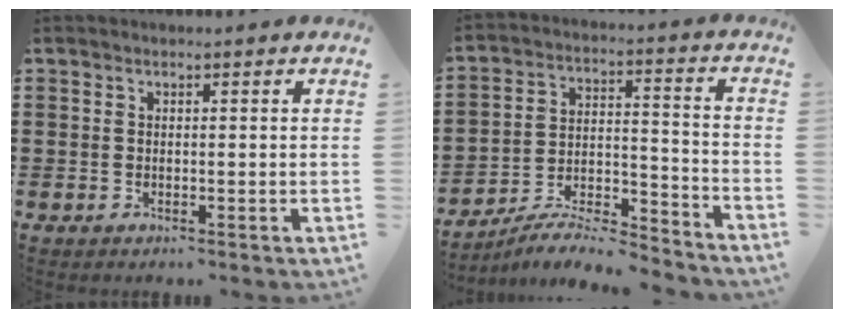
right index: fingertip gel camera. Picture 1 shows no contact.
{"total": 7.8, "force": [-7.2, 1.1, 2.7], "torque": [-0.036, 0.012, -0.138]}